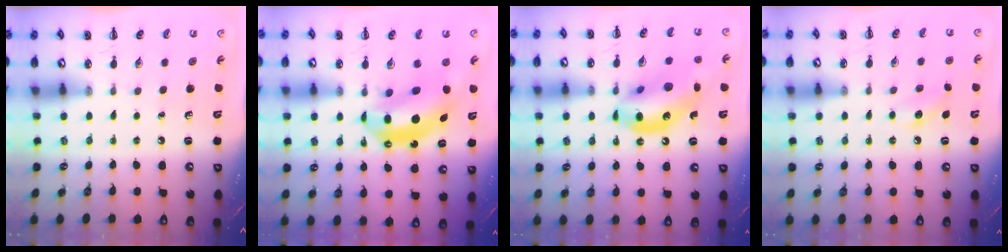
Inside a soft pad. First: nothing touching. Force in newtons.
{"total": 11.0, "press": 10.6, "slide": 2.9}
{"total": 17.3, "press": 16.7, "slide": 4.4}
{"total": 5.4, "press": 5.2, "slide": 1.2}